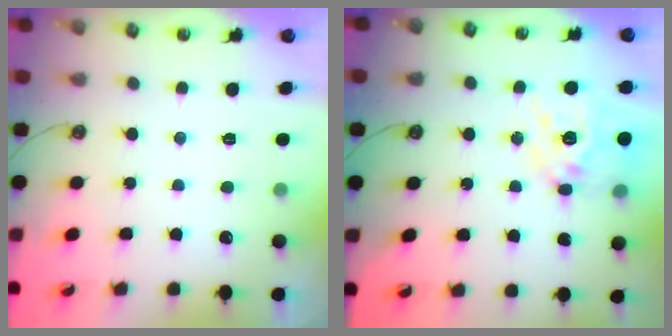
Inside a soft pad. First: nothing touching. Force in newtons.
{"total": 15.0, "press": 15.0, "slide": 1.4}